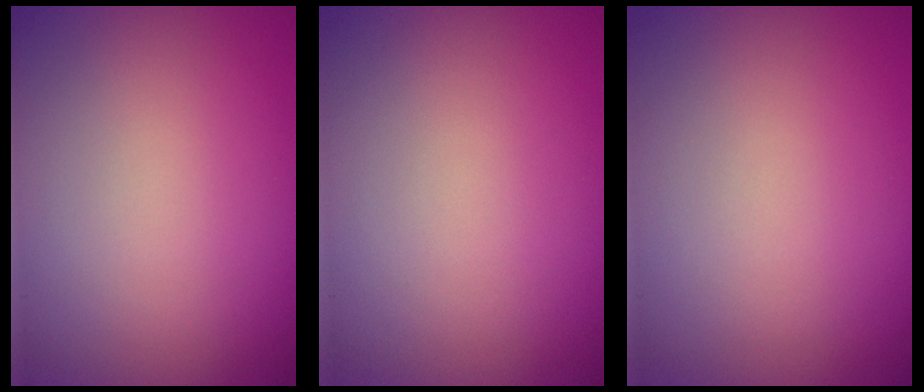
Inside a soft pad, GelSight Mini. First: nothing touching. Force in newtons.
{"total": 0.0}
{"total": 0.0}